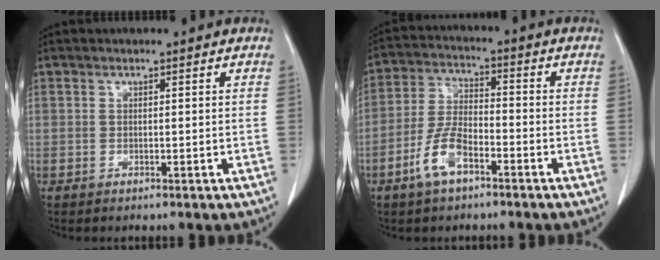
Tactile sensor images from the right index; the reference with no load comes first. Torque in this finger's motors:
{"motor_torque": [0.59, -0.48, -0.03, -0.03]}